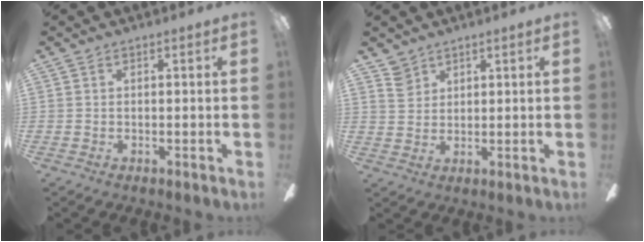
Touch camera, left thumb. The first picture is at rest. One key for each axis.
{"total": 4.5, "fx": 3.4, "fy": 2.8, "fz": 0.9, "tx": -0.012, "ty": -0.012, "tz": 0.063}